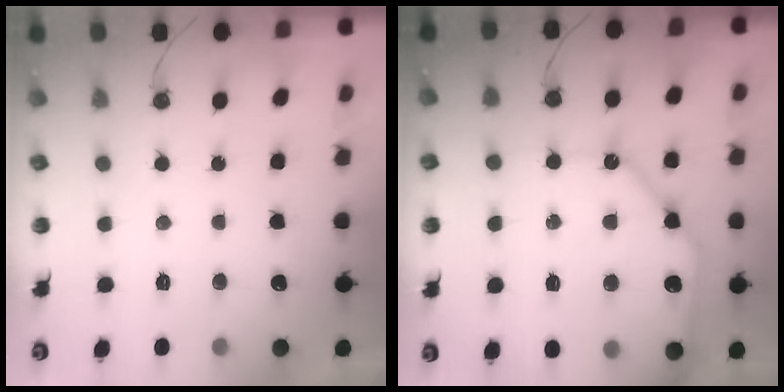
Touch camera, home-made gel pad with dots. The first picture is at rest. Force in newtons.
{"total": 17.9, "press": 17.7, "slide": 2.4}